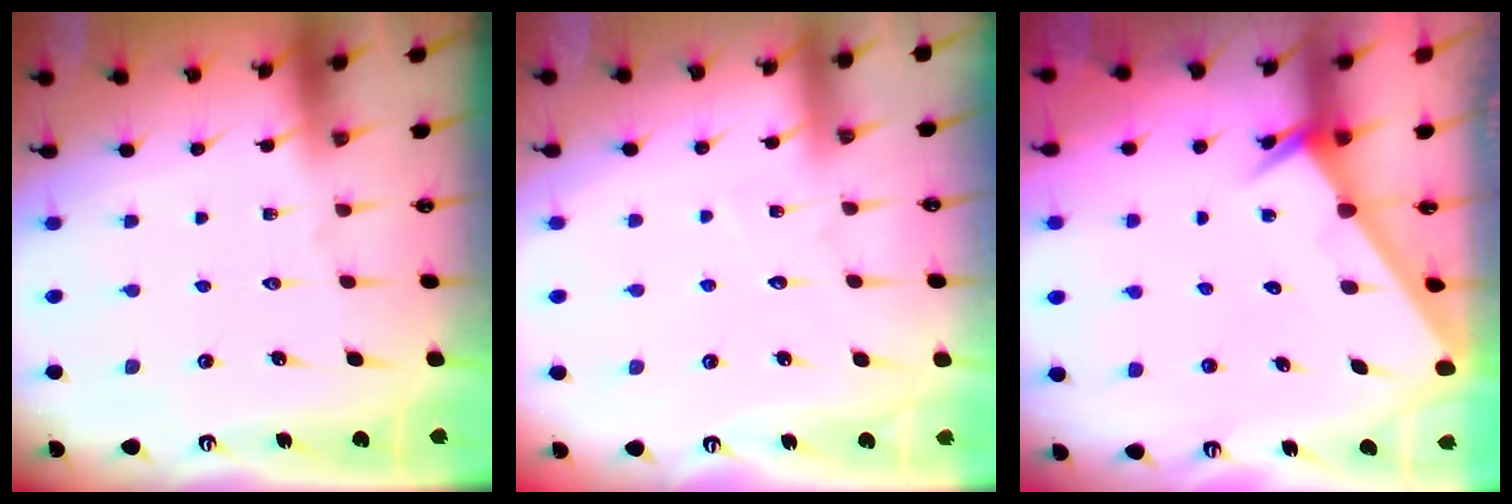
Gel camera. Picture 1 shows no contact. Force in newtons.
{"total": 3.4, "press": 3.4, "slide": 0.4}
{"total": 2.6, "press": 2.6, "slide": 0.0}